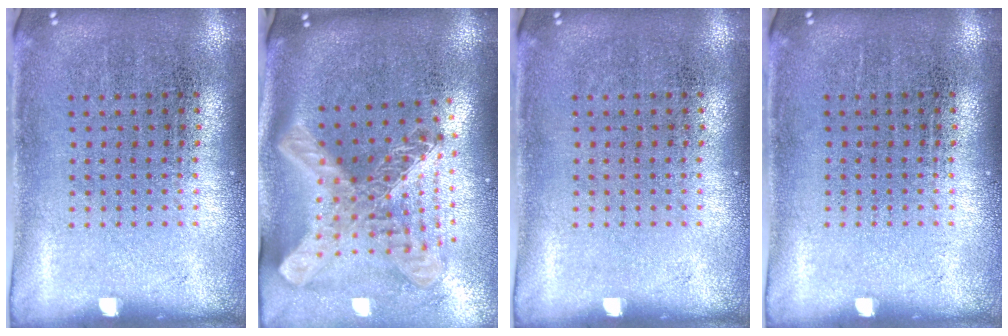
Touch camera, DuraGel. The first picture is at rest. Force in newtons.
{"total": 3.0, "press": 2.1, "slide": 2.2}
{"total": 0.0}
{"total": 0.0}